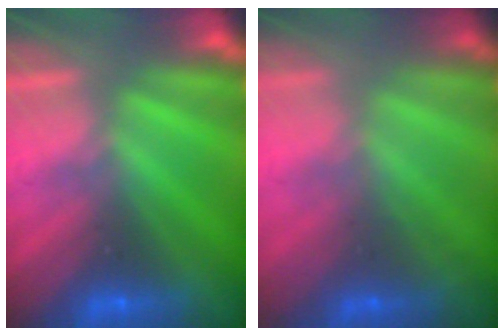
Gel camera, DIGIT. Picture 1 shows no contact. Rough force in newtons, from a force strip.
{"total": 1.7}